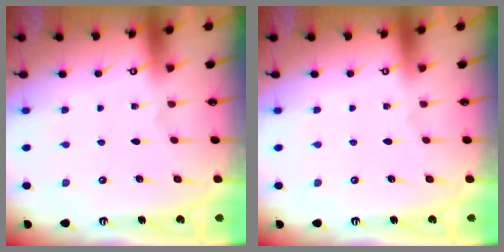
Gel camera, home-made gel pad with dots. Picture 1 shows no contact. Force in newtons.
{"total": 0.0}